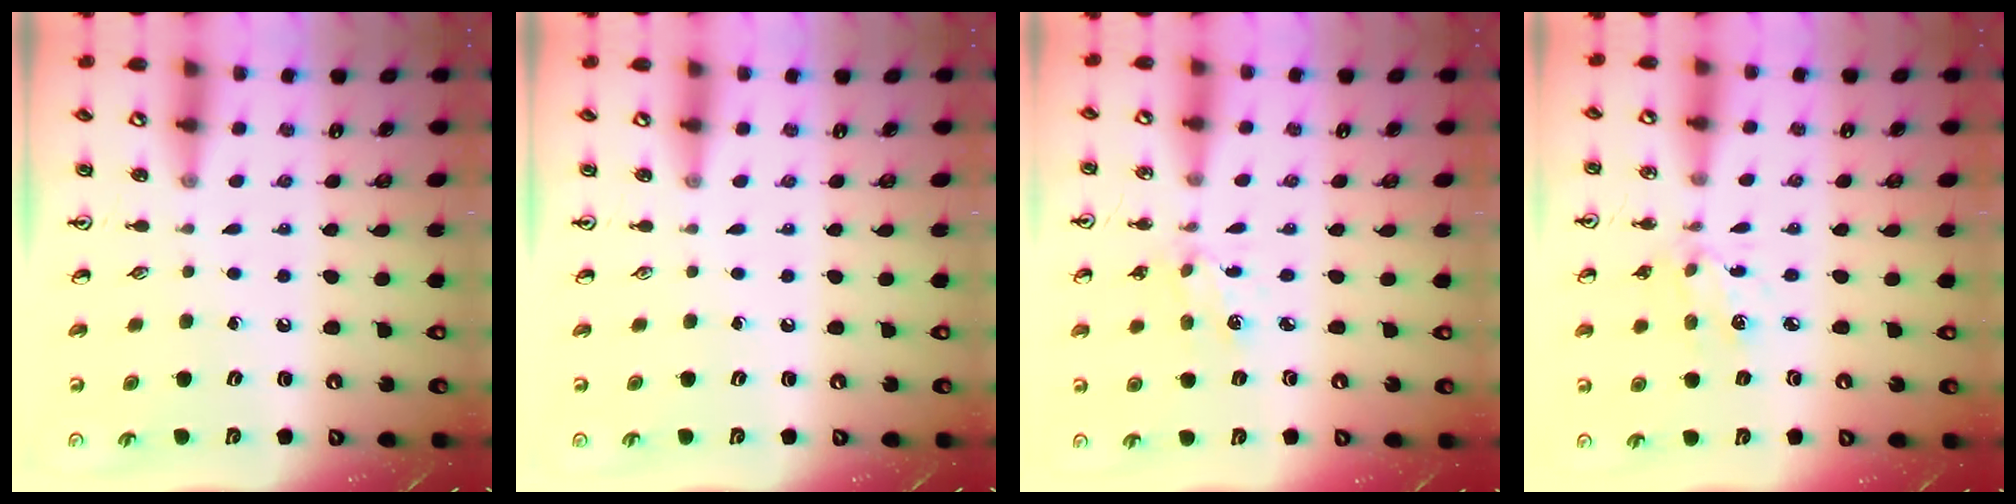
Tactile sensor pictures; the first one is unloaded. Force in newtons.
{"total": 0.0}
{"total": 2.2, "press": 2.1, "slide": 0.5}
{"total": 3.3, "press": 3.1, "slide": 1.3}